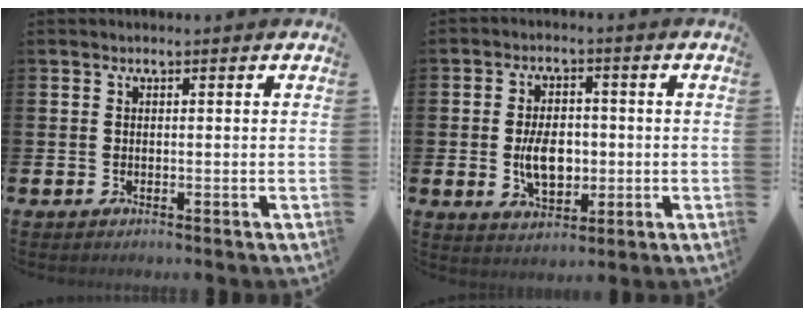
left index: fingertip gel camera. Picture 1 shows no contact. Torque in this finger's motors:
{"motor_torque": [1.35, -0.13, 0.36, 0.18]}